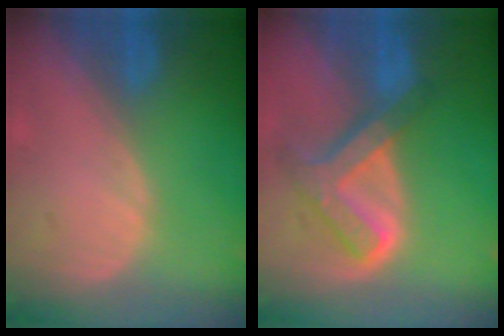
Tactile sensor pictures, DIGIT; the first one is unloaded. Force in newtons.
{"total": 7.7, "press": 6.5, "slide": 4.2}